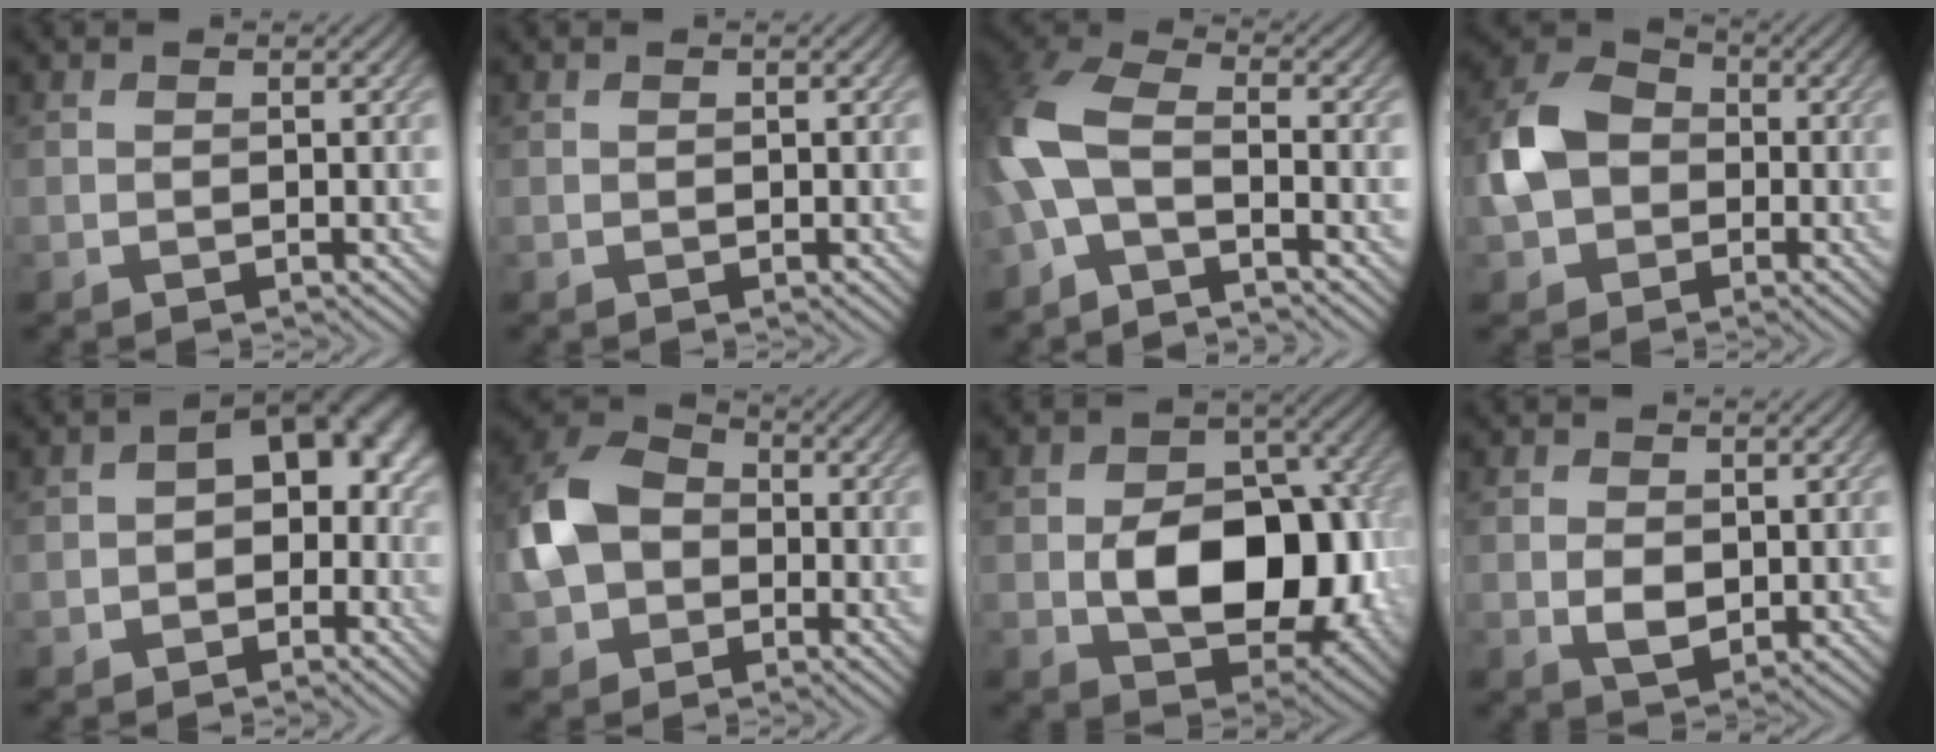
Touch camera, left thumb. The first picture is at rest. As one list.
[{"total": 0.0}, {"total": 7.9, "force": [-2.6, 3.6, 6.5], "torque": [-0.151, 0.009, -0.074]}, {"total": 8.5, "force": [-1.1, 6.8, 5.0], "torque": [-0.120, 0.006, -0.037]}, {"total": 8.2, "force": [-0.6, 5.7, 5.9], "torque": [-0.053, 0.008, -0.018]}, {"total": 10.0, "force": [-1.4, 7.8, 6.0], "torque": [-0.151, 0.002, -0.044]}, {"total": 12.6, "force": [-1.6, 8.3, 9.3], "torque": [-0.144, -0.009, -0.017]}, {"total": 2.8, "force": [0.1, 1.9, 2.1], "torque": [-0.044, -0.004, 0.006]}]